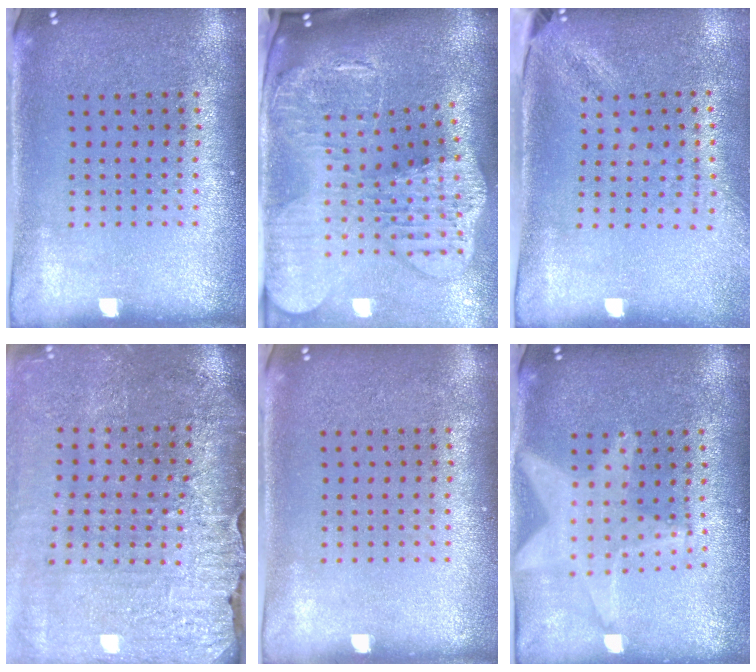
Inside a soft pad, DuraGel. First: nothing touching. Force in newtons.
{"total": 4.4, "press": 3.3, "slide": 2.8}
{"total": 1.8, "press": 1.4, "slide": 1.2}
{"total": 3.5, "press": 3.4, "slide": 0.8}
{"total": 0.0}
{"total": 2.0, "press": 1.7, "slide": 1.0}